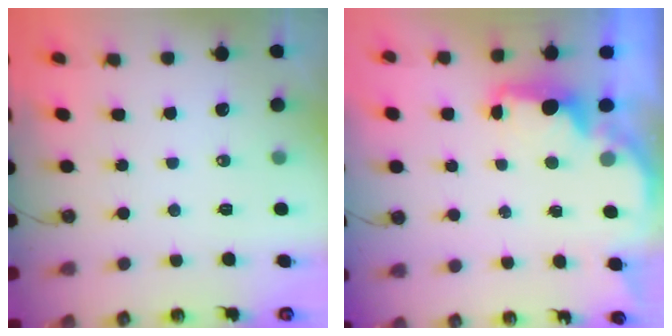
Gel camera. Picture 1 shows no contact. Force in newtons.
{"total": 2.3, "press": 2.2, "slide": 0.8}